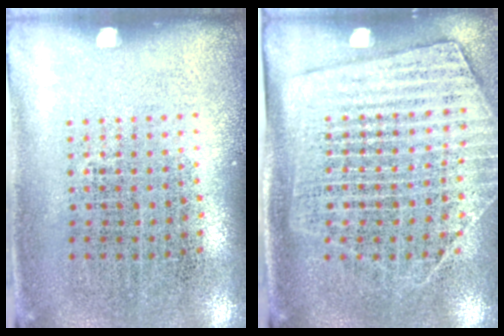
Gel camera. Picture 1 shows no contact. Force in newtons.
{"total": 1.8, "press": 1.5, "slide": 1.0}